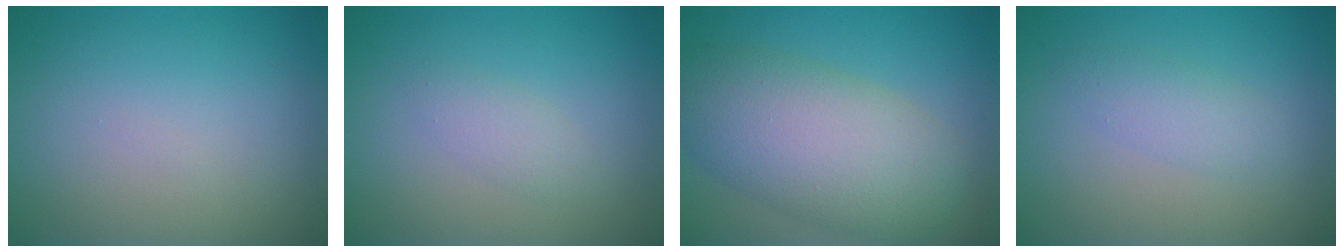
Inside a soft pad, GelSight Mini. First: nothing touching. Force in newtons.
{"total": 1.5, "press": 1.5, "slide": 0.1}
{"total": 8.8, "press": 8.8, "slide": 0.4}
{"total": 2.0, "press": 2.0, "slide": 0.1}